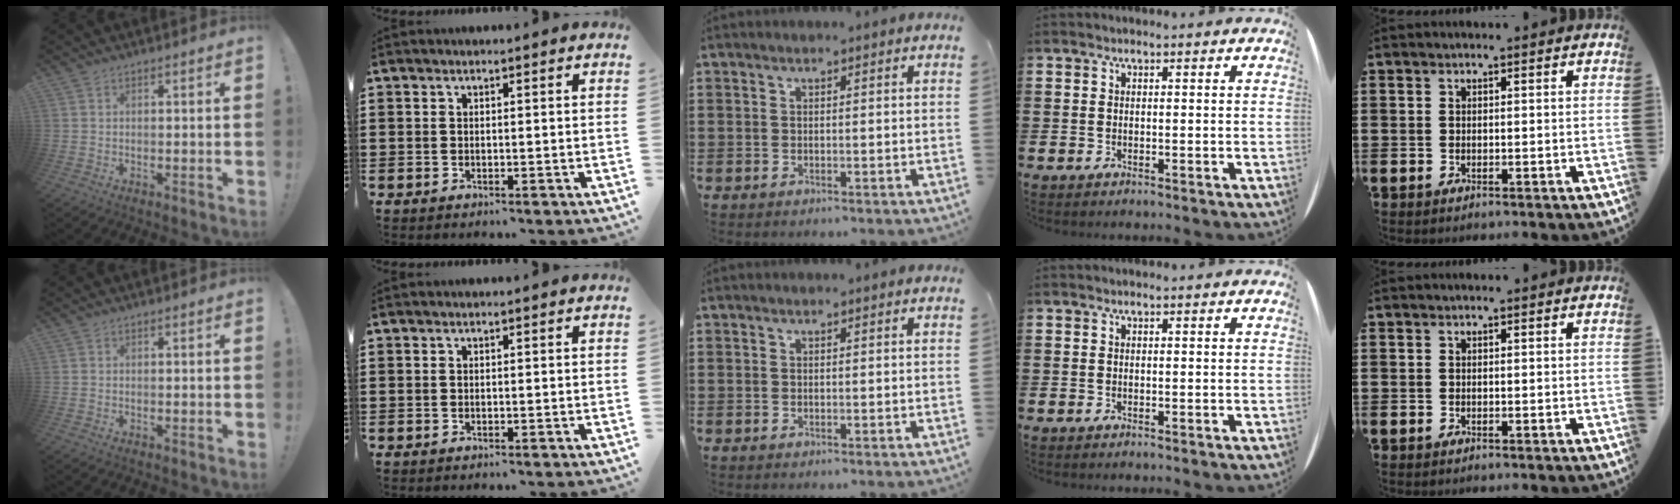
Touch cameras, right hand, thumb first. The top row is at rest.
{}